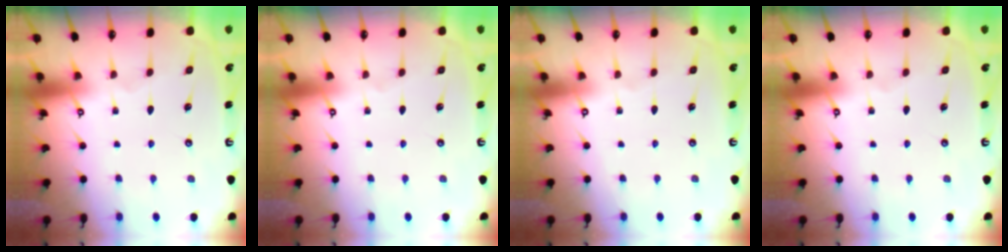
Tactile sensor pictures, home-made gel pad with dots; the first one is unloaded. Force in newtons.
{"total": 0.0}
{"total": 0.6, "press": 0.5, "slide": 0.4}
{"total": 0.0}